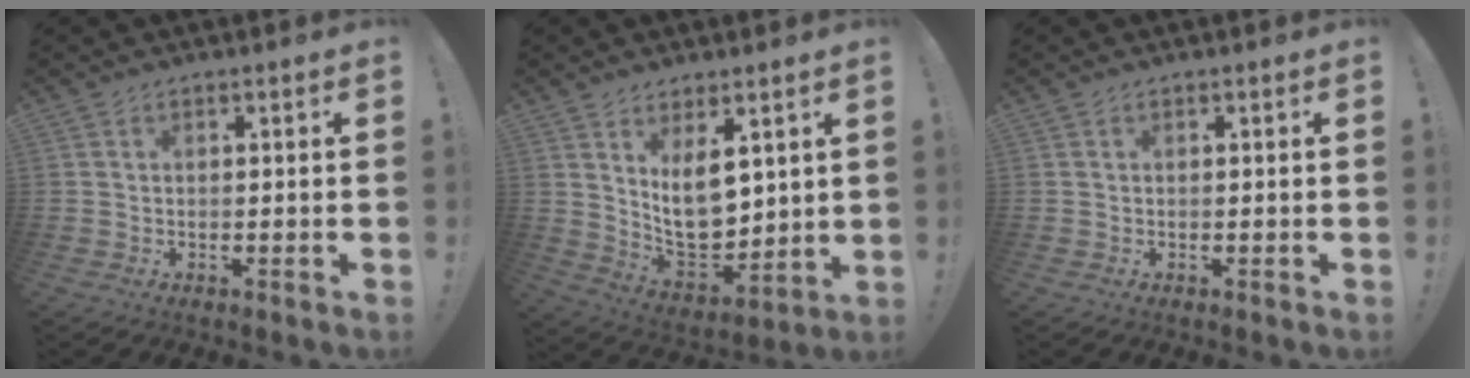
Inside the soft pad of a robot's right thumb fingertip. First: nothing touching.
{"total": 12.6, "force": [4.9, 7.6, 8.8], "torque": [-0.139, -0.048, 0.097]}
{"total": 0.0}